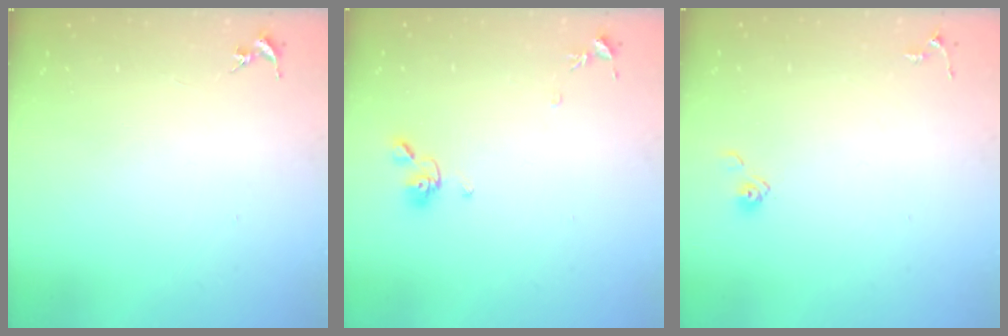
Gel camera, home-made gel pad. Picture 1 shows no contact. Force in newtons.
{"total": 8.6, "press": 8.5, "slide": 1.1}
{"total": 3.3, "press": 3.3, "slide": 0.4}